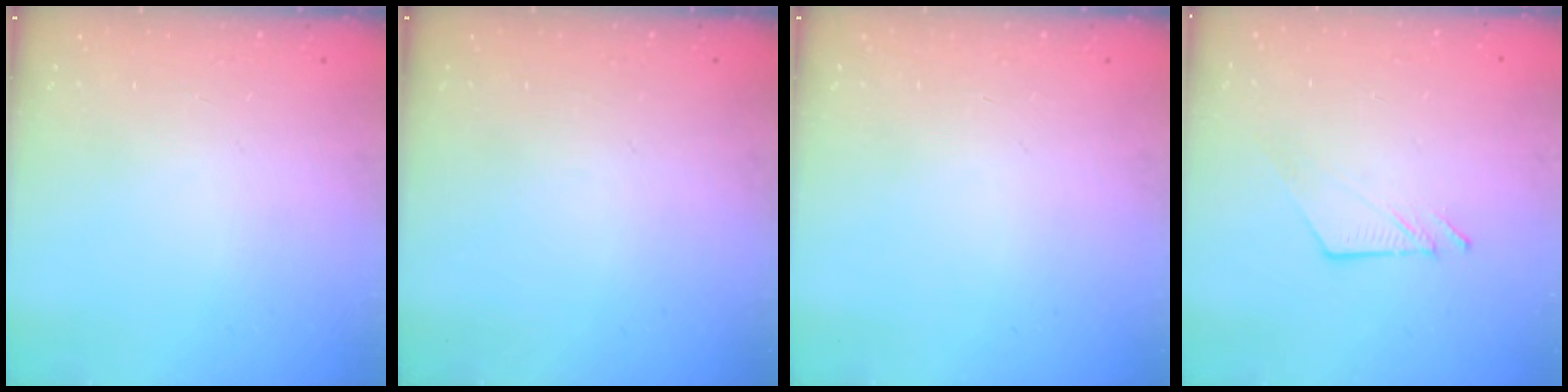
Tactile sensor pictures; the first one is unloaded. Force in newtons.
{"total": 0.0}
{"total": 0.0}
{"total": 7.0, "press": 7.0, "slide": 0.1}